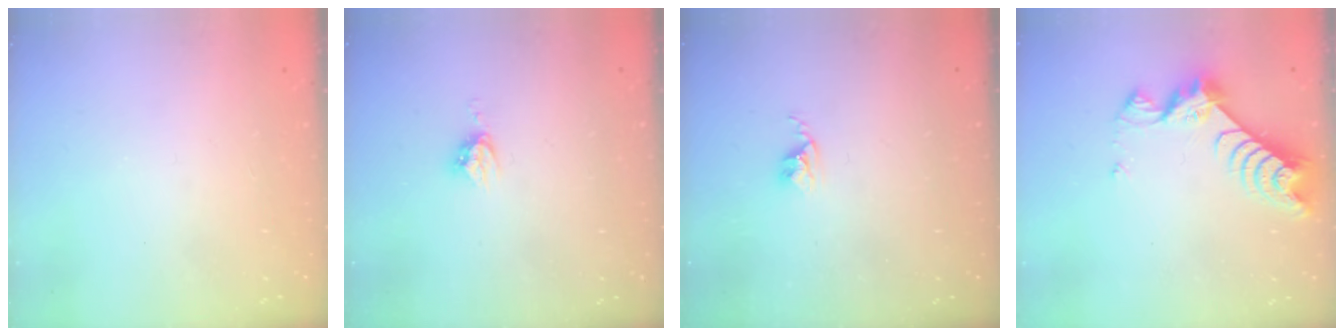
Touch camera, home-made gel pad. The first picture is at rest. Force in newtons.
{"total": 4.9, "press": 4.9, "slide": 0.1}
{"total": 2.6, "press": 2.6, "slide": 0.4}
{"total": 8.1, "press": 8.1, "slide": 0.8}